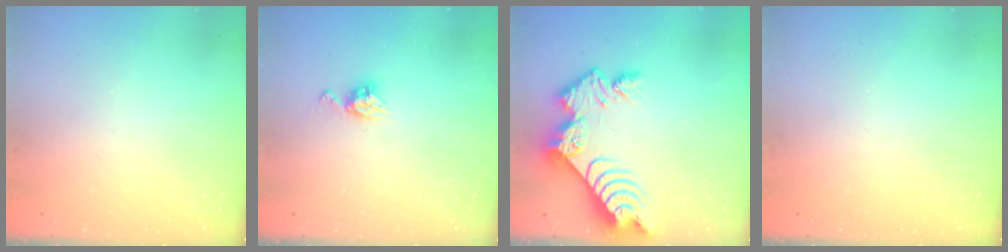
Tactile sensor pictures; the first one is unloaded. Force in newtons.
{"total": 6.0, "press": 6.0, "slide": 0.4}
{"total": 12.8, "press": 12.8, "slide": 1.0}
{"total": 0.0}